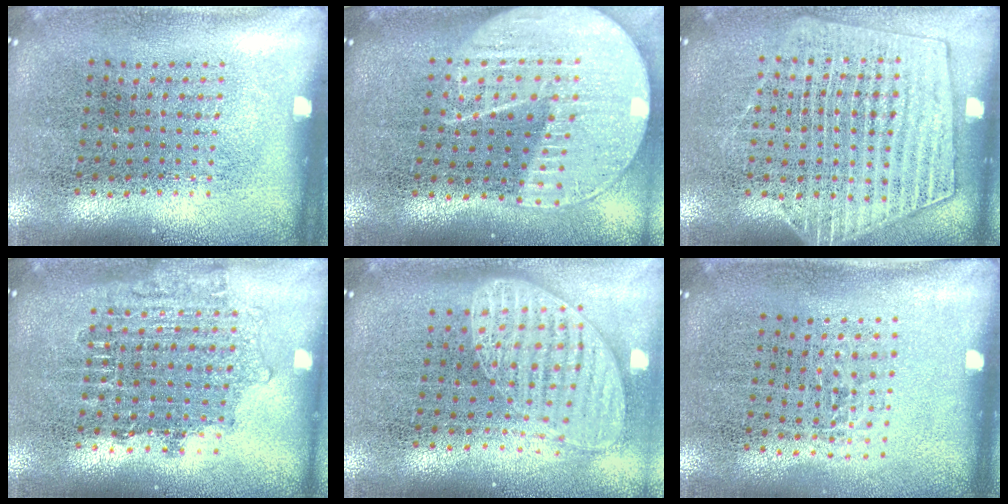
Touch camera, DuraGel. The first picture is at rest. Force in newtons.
{"total": 2.2, "press": 1.9, "slide": 1.0}
{"total": 1.3, "press": 1.2, "slide": 0.5}
{"total": 1.6, "press": 1.3, "slide": 0.9}
{"total": 1.7, "press": 1.3, "slide": 1.0}
{"total": 0.6, "press": 0.5, "slide": 0.5}